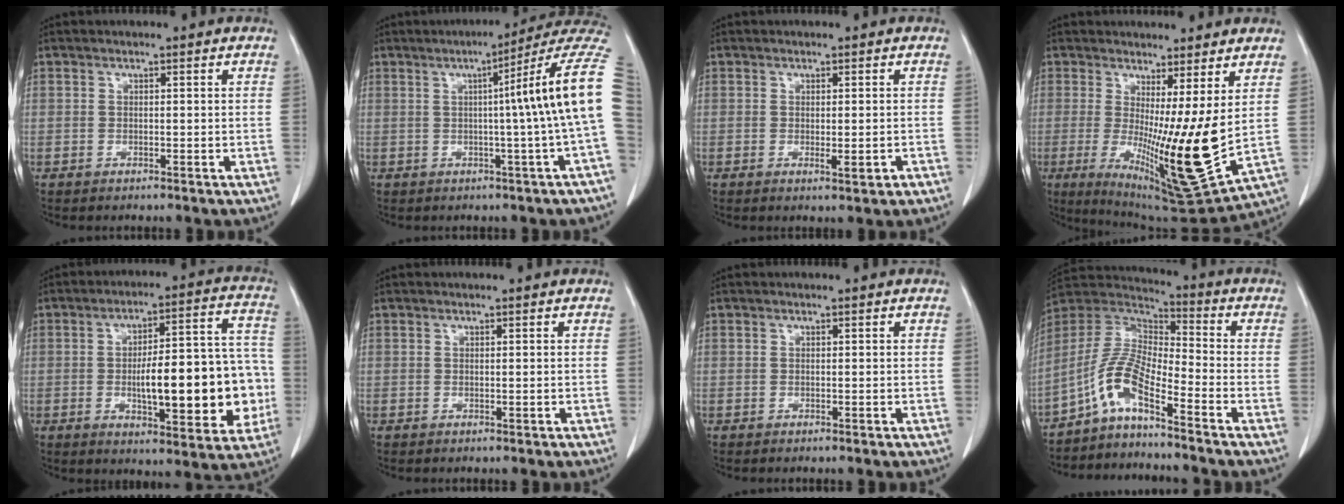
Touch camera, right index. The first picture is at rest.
{"total": 13.1, "force": [1.6, -2.2, 12.8], "torque": [-0.147, 0.017, 0.010]}
{"total": 2.4, "force": [-0.8, 0.5, 2.2], "torque": [-0.031, -0.007, -0.007]}
{"total": 14.9, "force": [0.1, 0.8, 14.9], "torque": [-0.256, -0.042, 0.016]}
{"total": 18.5, "force": [-2.8, 5.3, 17.5], "torque": [-0.234, 0.031, -0.031]}
{"total": 0.0}
{"total": 0.0}
{"total": 8.6, "force": [-5.5, 1.4, 6.4], "torque": [-0.149, 0.016, -0.114]}